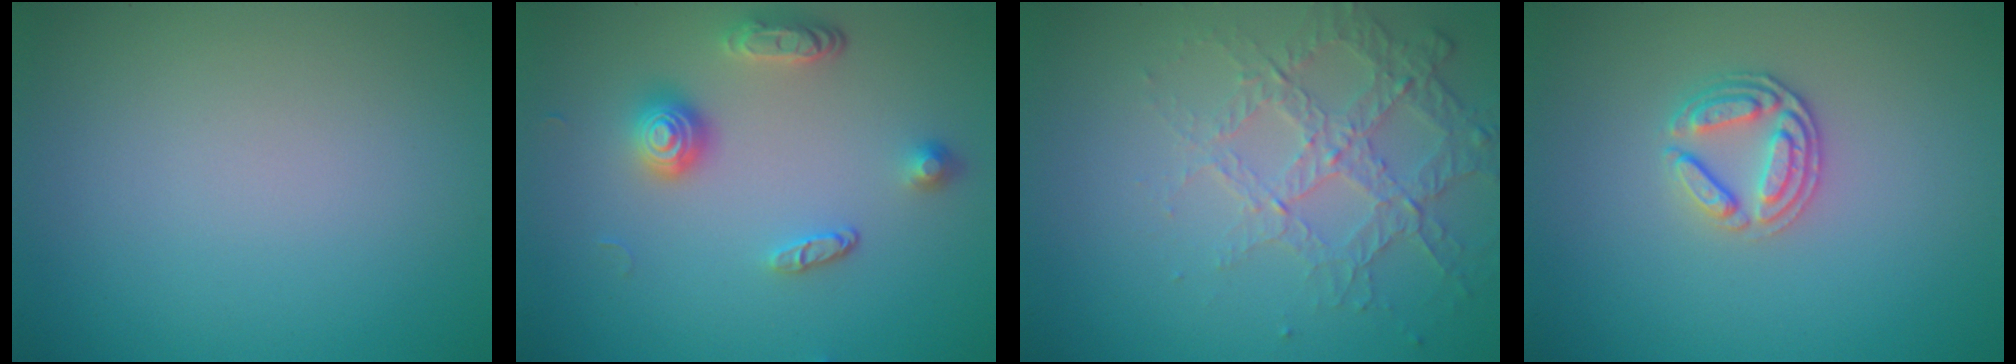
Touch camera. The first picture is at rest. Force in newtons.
{"total": 3.7, "press": 2.9, "slide": 2.2}
{"total": 4.2, "press": 3.0, "slide": 2.9}
{"total": 2.6, "press": 2.5, "slide": 0.8}